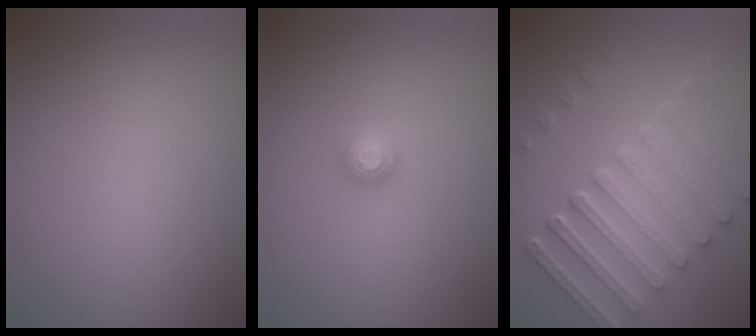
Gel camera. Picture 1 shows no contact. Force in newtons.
{"total": 1.1, "press": 1.1, "slide": 0.1}
{"total": 7.9, "press": 6.1, "slide": 5.0}